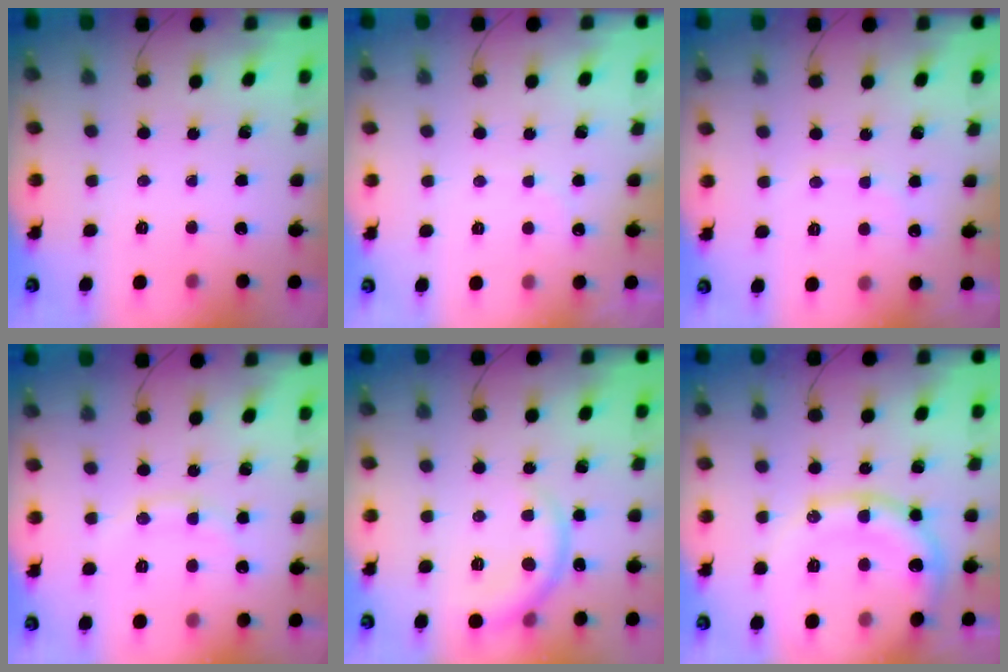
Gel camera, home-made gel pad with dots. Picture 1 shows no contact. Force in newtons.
{"total": 5.5, "press": 5.4, "slide": 0.9}
{"total": 7.3, "press": 7.2, "slide": 1.4}
{"total": 10.5, "press": 10.4, "slide": 1.0}
{"total": 6.3, "press": 6.3, "slide": 0.5}
{"total": 16.8, "press": 16.8, "slide": 0.8}